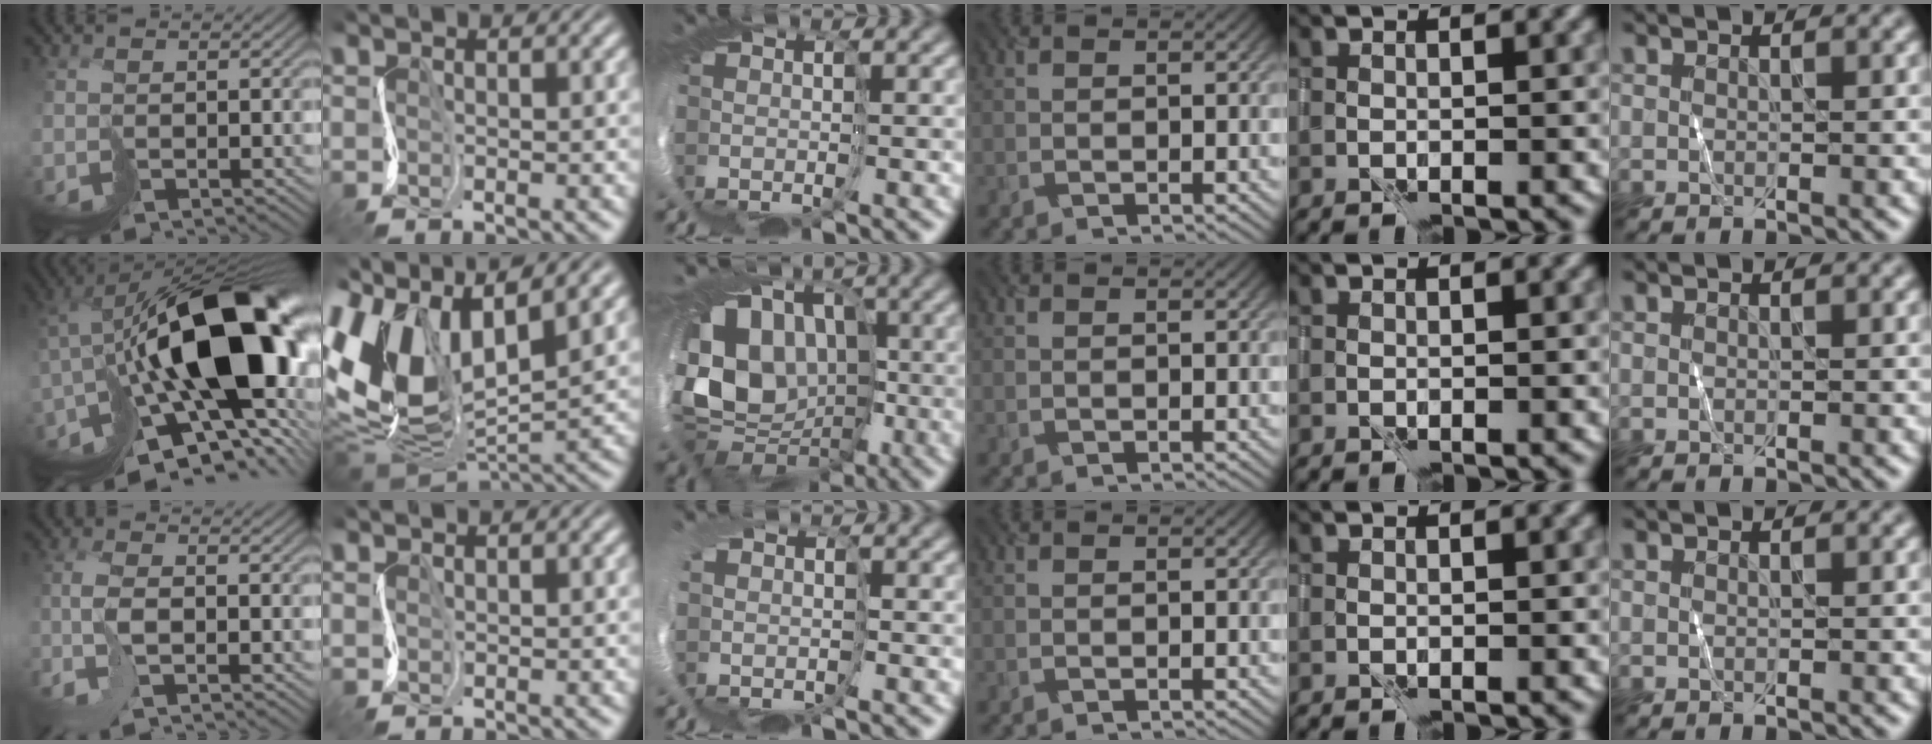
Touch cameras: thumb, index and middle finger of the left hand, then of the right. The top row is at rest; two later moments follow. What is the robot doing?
{"motion": "cut", "object": "tissue"}